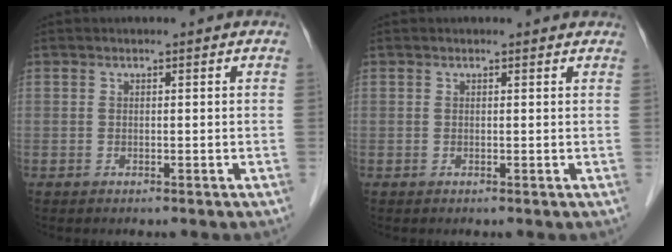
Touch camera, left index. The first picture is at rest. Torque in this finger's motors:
{"motor_torque": [0.36, -0.47, 0.02, 0.02]}